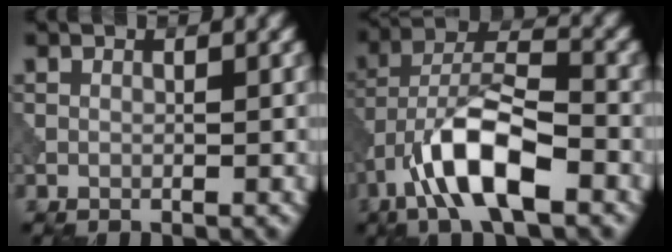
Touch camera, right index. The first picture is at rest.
{"total": 9.4, "force": [-4.6, 3.3, 7.5], "torque": [-0.131, 0.016, -0.089]}